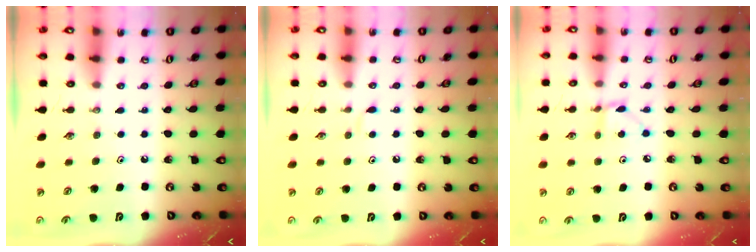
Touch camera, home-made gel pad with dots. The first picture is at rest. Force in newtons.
{"total": 3.1, "press": 3.1, "slide": 0.4}
{"total": 2.8, "press": 2.7, "slide": 0.3}